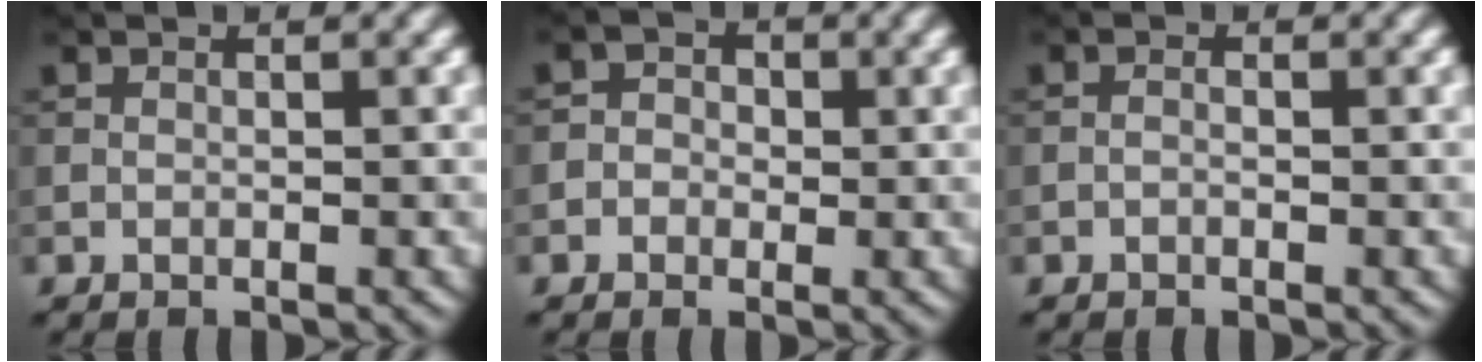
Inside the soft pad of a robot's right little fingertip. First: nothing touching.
{"total": 2.2, "force": [-0.1, 2.1, 0.8], "torque": [0.007, 0.002, -0.027]}
{"total": 0.5, "force": [-0.3, 0.3, 0.4], "torque": [-0.007, -0.002, -0.010]}